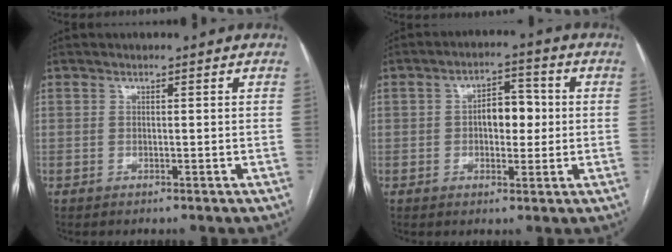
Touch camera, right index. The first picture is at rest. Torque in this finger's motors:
{"motor_torque": [0.80, 0.00, 0.39, 0.06]}